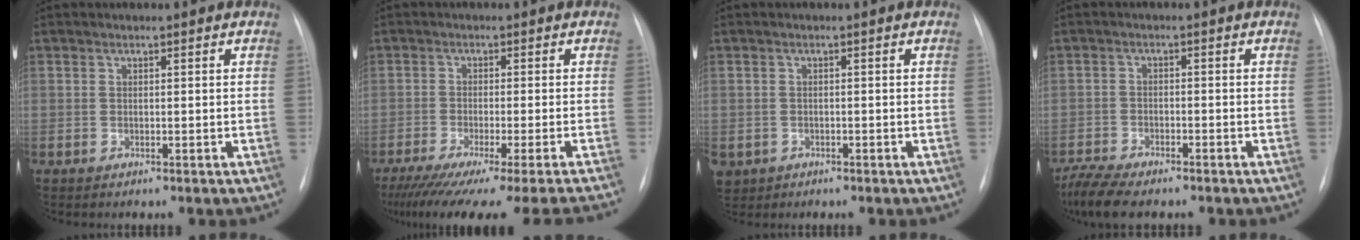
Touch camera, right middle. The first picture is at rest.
{"total": 20.0, "force": [-17.3, -1.5, 10.0], "torque": [-0.113, -0.066, -0.248]}
{"total": 4.0, "force": [-2.1, 3.3, 0.8], "torque": [-0.019, 0.002, -0.029]}
{"total": 7.4, "force": [-6.1, 1.9, 3.7], "torque": [-0.072, -0.012, -0.106]}